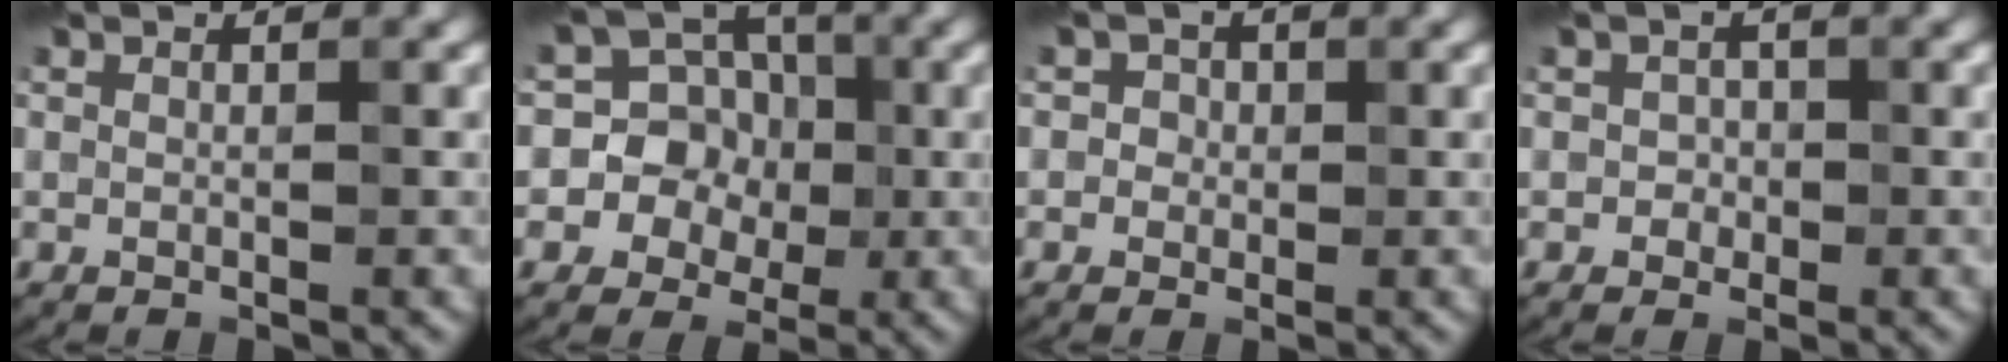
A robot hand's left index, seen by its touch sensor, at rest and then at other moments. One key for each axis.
{"total": 7.5, "fx": 0.1, "fy": 7.3, "fz": 1.8, "tx": -0.020, "ty": 0.048, "tz": -0.037}
{"total": 1.9, "fx": 0.0, "fy": 1.8, "fz": 0.4, "tx": 0.010, "ty": 0.012, "tz": -0.017}
{"total": 1.1, "fx": -0.3, "fy": 1.1, "fz": 0.0, "tx": 0.012, "ty": 0.004, "tz": -0.009}